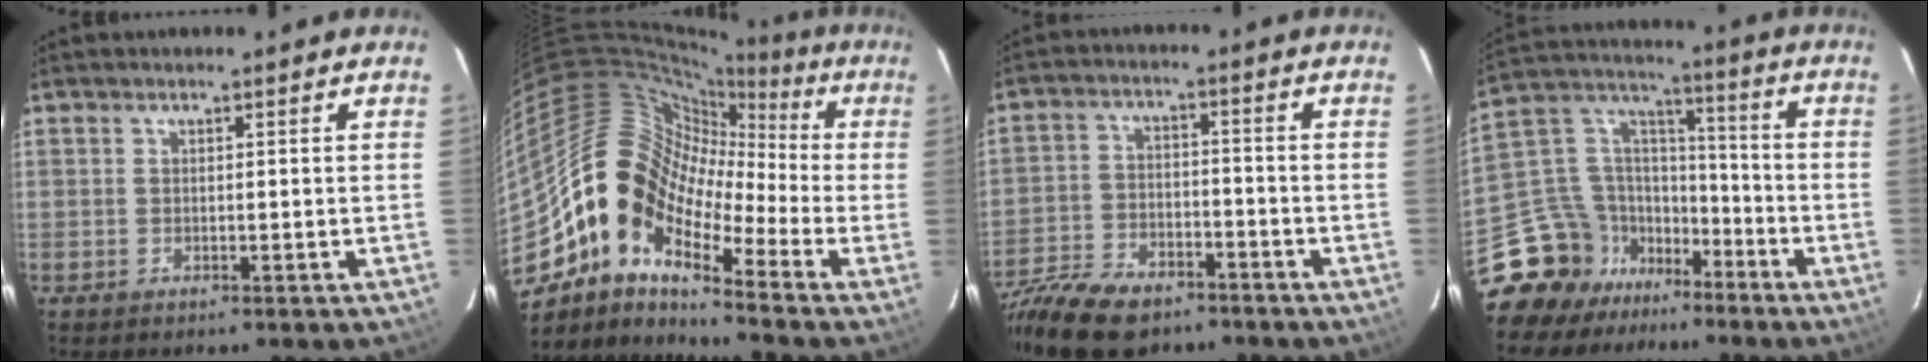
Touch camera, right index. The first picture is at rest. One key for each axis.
{"total": 14.8, "fx": -7.0, "fy": 9.2, "fz": 9.4, "tx": -0.160, "ty": 0.013, "tz": -0.158}
{"total": 17.1, "fx": -12.8, "fy": 7.9, "fz": 8.1, "tx": -0.202, "ty": -0.017, "tz": -0.226}
{"total": 15.2, "fx": -11.3, "fy": 9.7, "fz": 2.9, "tx": -0.085, "ty": 0.066, "tz": -0.194}